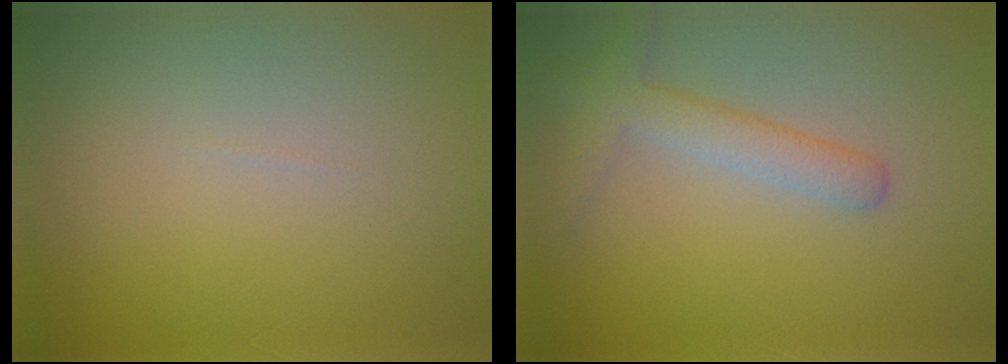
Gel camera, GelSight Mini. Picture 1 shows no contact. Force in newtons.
{"total": 3.0, "press": 3.0, "slide": 0.2}